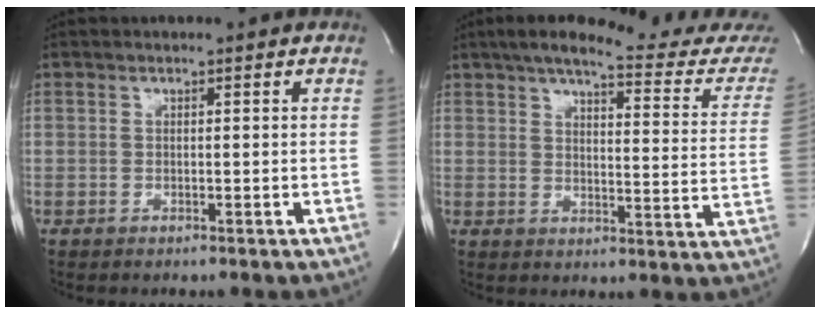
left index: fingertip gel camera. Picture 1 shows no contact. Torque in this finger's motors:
{"motor_torque": [-0.28, -0.34, 0.28, 0.05]}